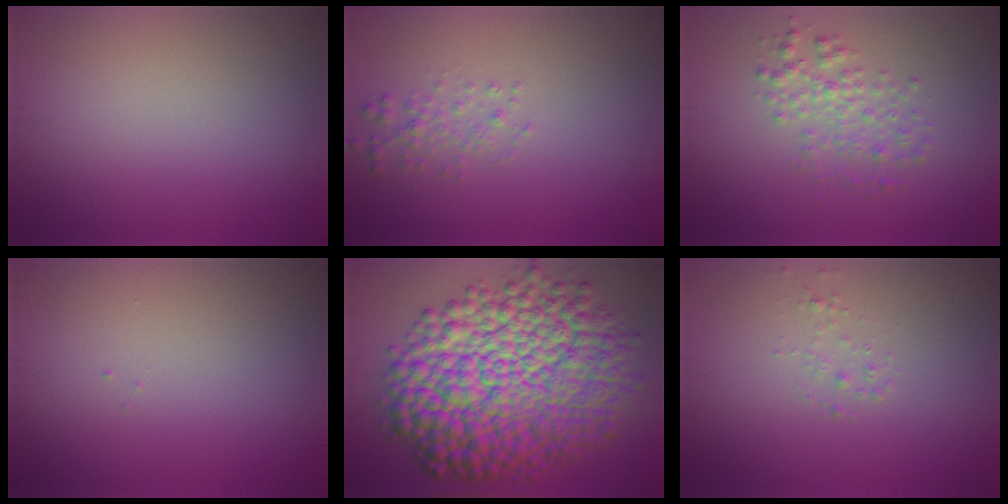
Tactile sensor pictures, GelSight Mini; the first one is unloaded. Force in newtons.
{"total": 1.4, "press": 1.4, "slide": 0.0}
{"total": 2.6, "press": 2.6, "slide": 0.1}
{"total": 0.0}
{"total": 17.1, "press": 17.1, "slide": 0.1}
{"total": 0.8, "press": 0.8, "slide": 0.0}